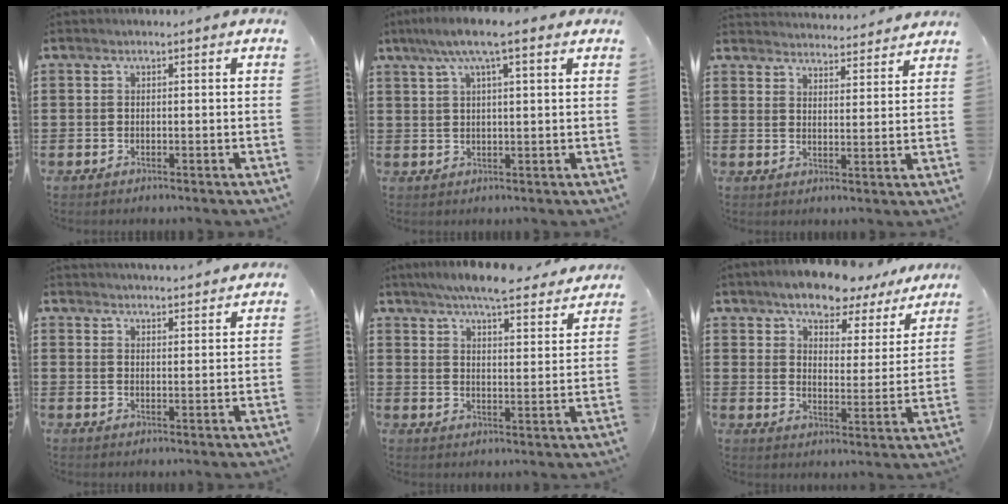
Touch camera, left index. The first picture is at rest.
{"total": 6.5, "force": [3.9, 1.2, 5.1], "torque": [-0.109, 0.008, 0.066]}
{"total": 3.9, "force": [3.9, 0.1, -0.2], "torque": [-0.002, -0.024, 0.070]}
{"total": 3.2, "force": [3.2, -0.1, -0.2], "torque": [0.001, -0.018, 0.058]}
{"total": 6.6, "force": [6.1, 0.0, 2.5], "torque": [-0.064, -0.034, 0.106]}
{"total": 7.2, "force": [6.8, 1.4, 2.0], "torque": [-0.064, -0.040, 0.118]}